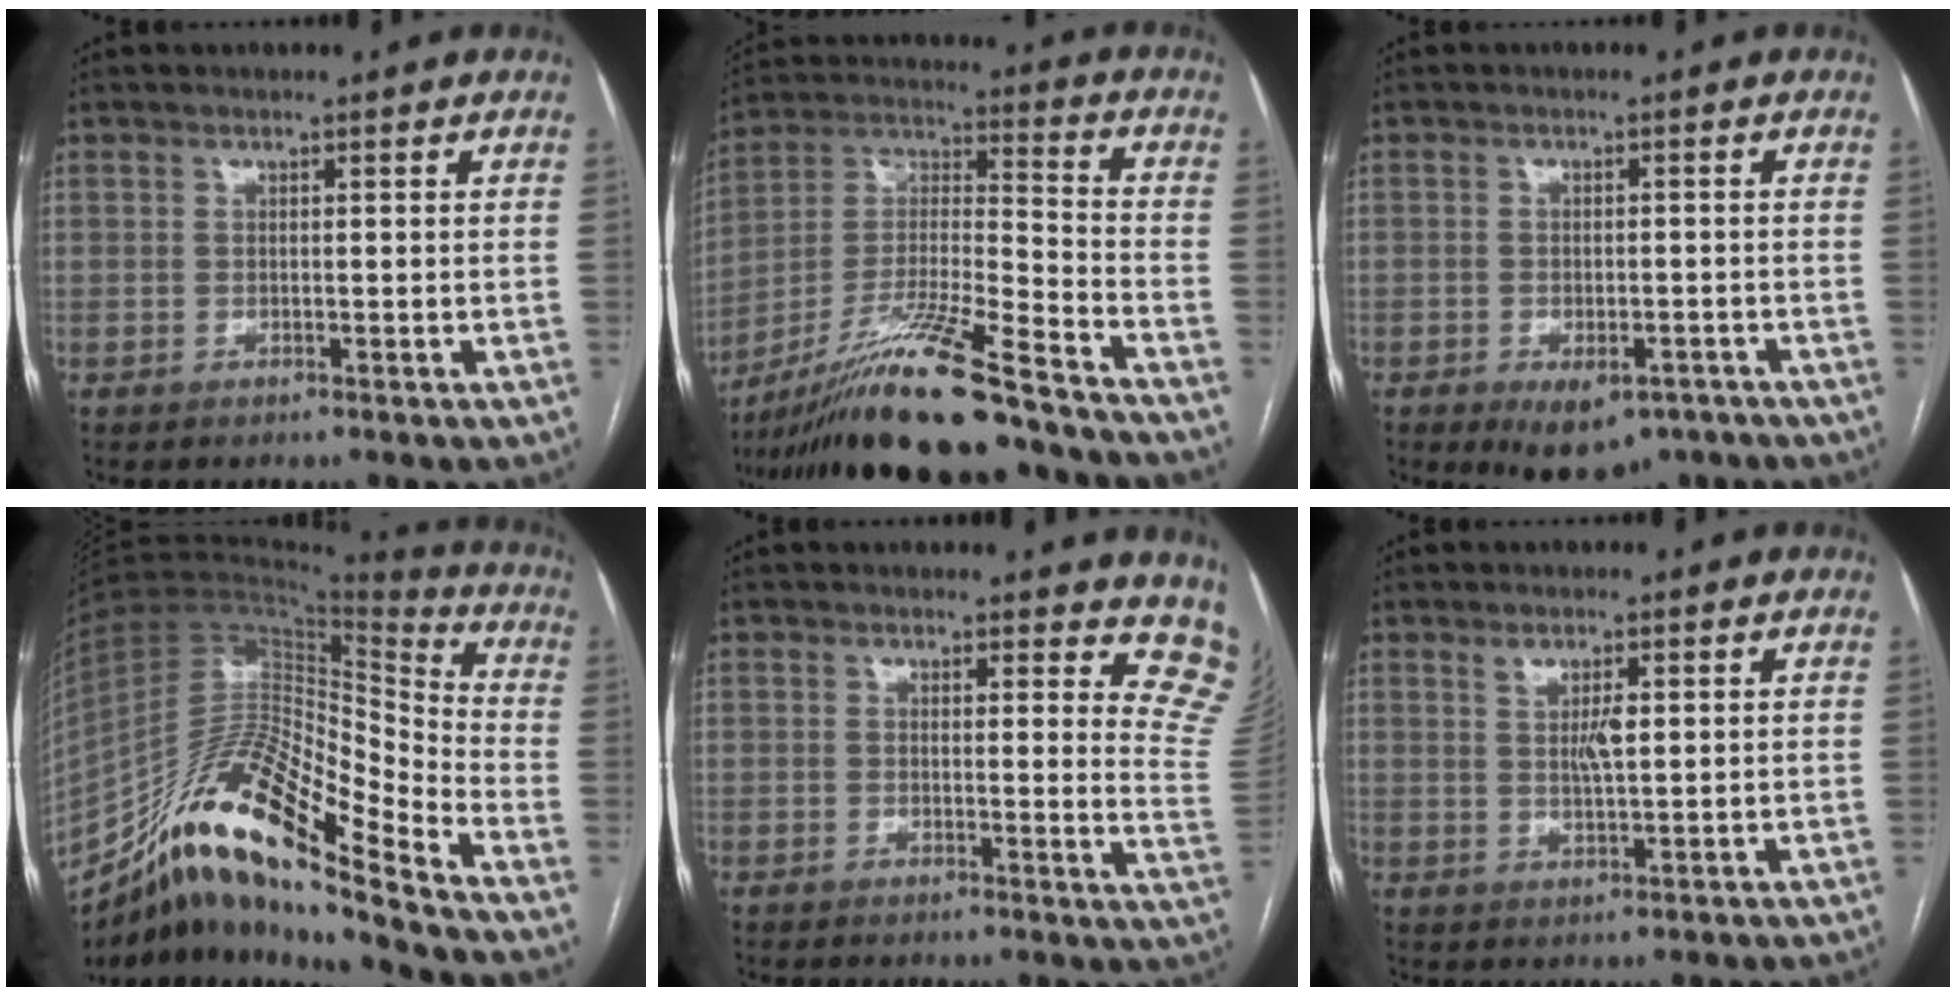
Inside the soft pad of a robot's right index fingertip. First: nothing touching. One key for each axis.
{"total": 20.8, "fx": -16.7, "fy": 0.5, "fz": 12.3, "tx": -0.248, "ty": -0.024, "tz": -0.302}
{"total": 7.7, "fx": -4.9, "fy": 4.4, "fz": 4.0, "tx": -0.045, "ty": 0.002, "tz": -0.063}
{"total": 21.4, "fx": -15.1, "fy": 2.5, "fz": 14.9, "tx": -0.294, "ty": -0.002, "tz": -0.279}
{"total": 9.5, "fx": 8.5, "fy": 2.6, "fz": 3.4, "tx": -0.007, "ty": -0.050, "tz": 0.058}
{"total": 3.0, "fx": 1.0, "fy": 0.6, "fz": 2.7, "tx": -0.052, "ty": -0.001, "tz": 0.020}